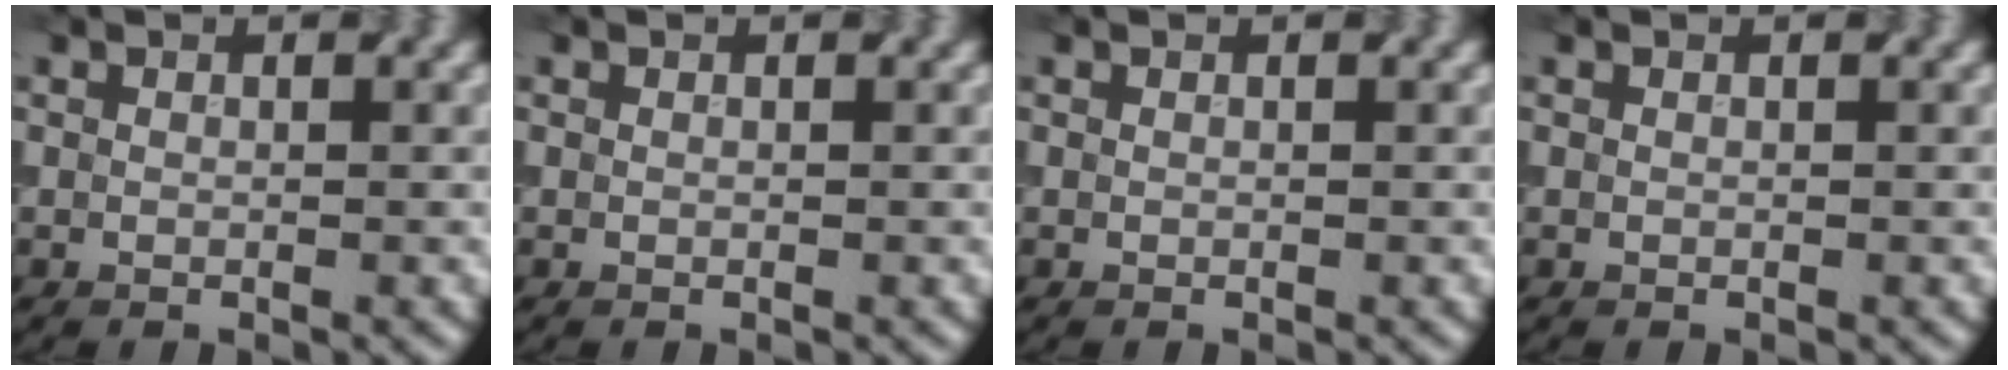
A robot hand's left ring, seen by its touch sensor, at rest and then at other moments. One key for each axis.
{"total": 0.0}
{"total": 0.0}
{"total": 0.0}